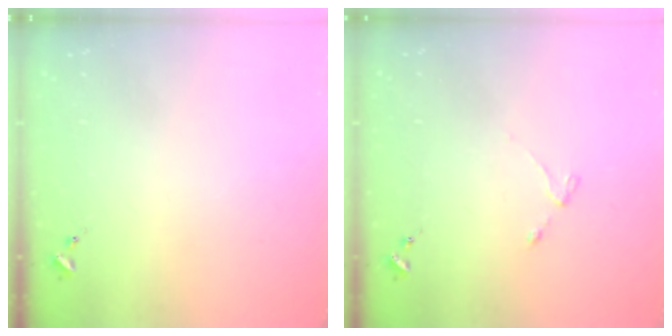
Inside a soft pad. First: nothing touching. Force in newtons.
{"total": 3.0, "press": 2.9, "slide": 0.5}